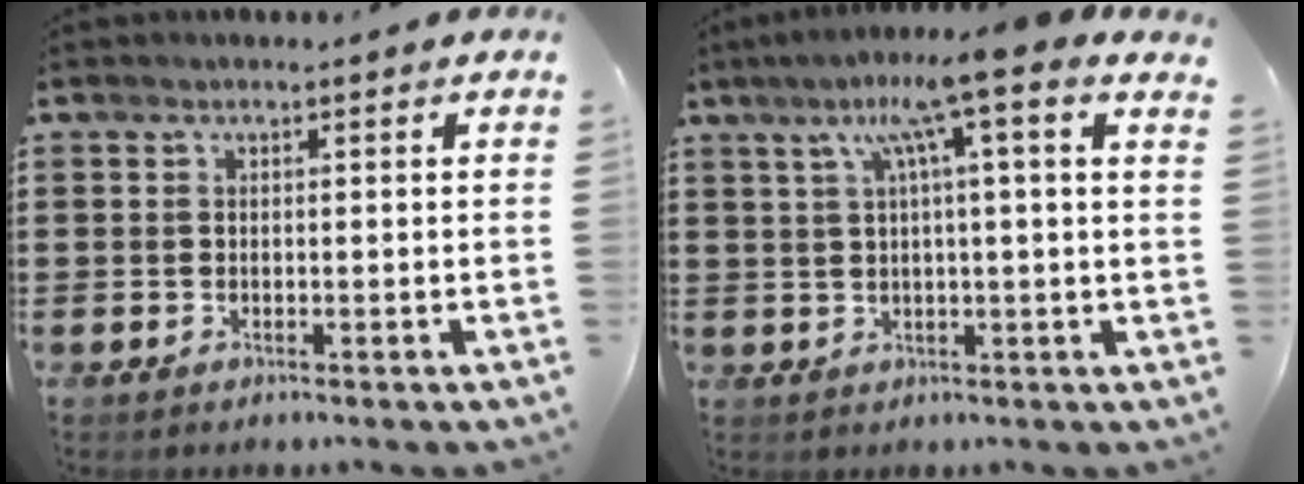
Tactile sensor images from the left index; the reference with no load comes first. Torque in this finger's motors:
{"motor_torque": [1.05, -1.09, 0.78, 0.21]}